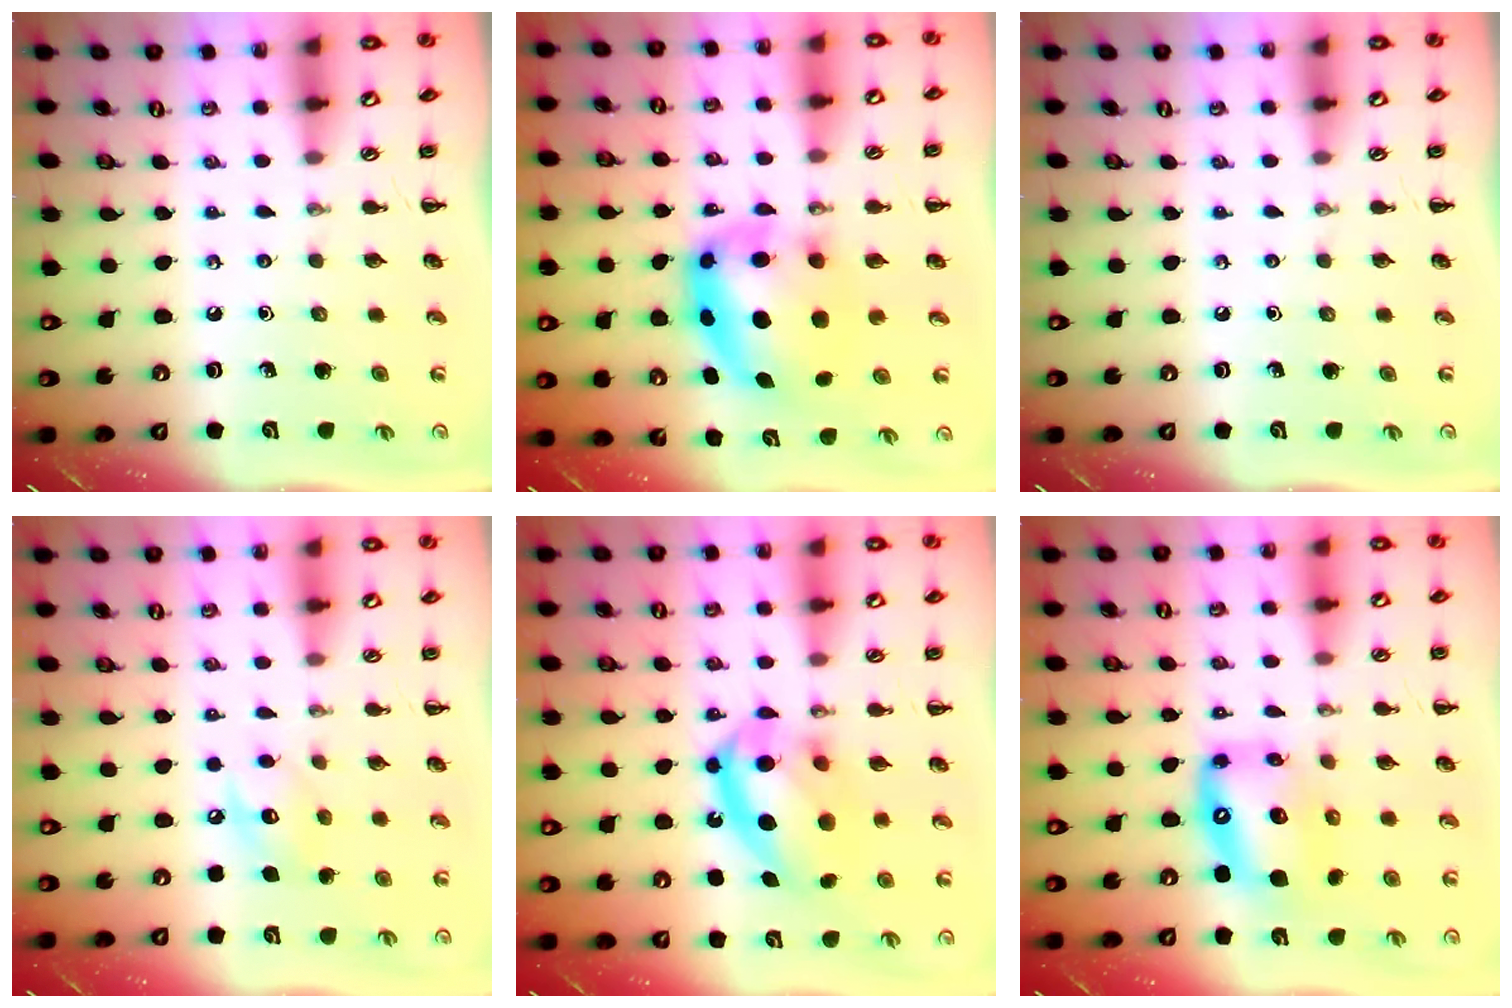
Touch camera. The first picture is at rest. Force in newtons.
{"total": 7.9, "press": 7.7, "slide": 1.8}
{"total": 0.0}
{"total": 8.4, "press": 8.4, "slide": 1.0}
{"total": 16.8, "press": 16.3, "slide": 3.9}
{"total": 11.9, "press": 11.4, "slide": 3.1}